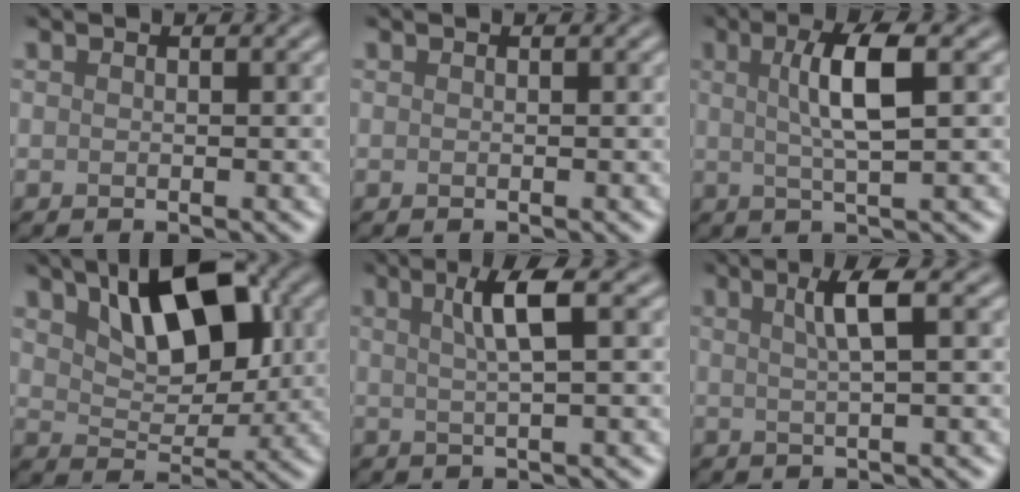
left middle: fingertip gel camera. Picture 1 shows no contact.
{"total": 0.0}
{"total": 4.4, "force": [0.6, 0.8, 4.3], "torque": [-0.082, 0.007, 0.017]}
{"total": 7.9, "force": [3.1, 4.2, 5.9], "torque": [-0.103, 0.012, 0.052]}
{"total": 3.4, "force": [0.7, 0.5, 3.2], "torque": [-0.055, 0.007, 0.019]}
{"total": 2.8, "force": [0.6, 0.5, 2.7], "torque": [-0.043, 0.009, 0.016]}